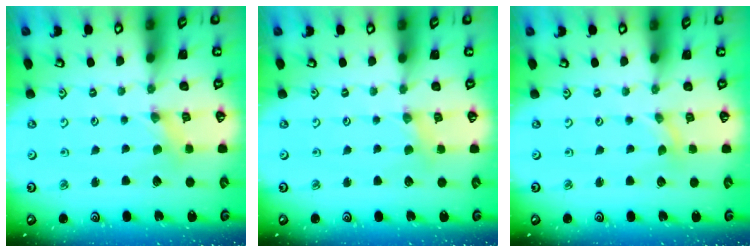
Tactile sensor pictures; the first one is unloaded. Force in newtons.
{"total": 2.0, "press": 1.9, "slide": 0.4}
{"total": 0.0}